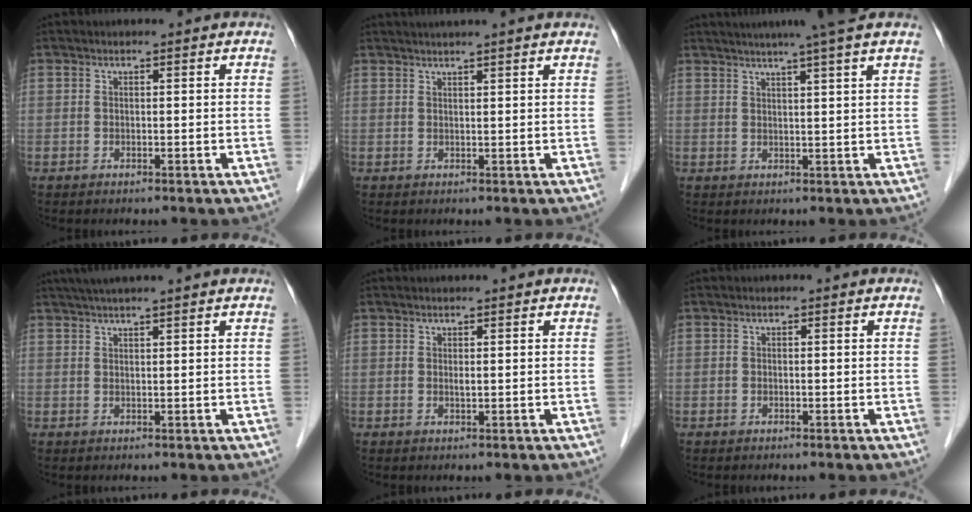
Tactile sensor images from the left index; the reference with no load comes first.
{"total": 6.6, "force": [5.7, -0.5, 3.3], "torque": [-0.044, 0.038, 0.078]}
{"total": 9.9, "force": [7.8, -1.5, 5.9], "torque": [-0.082, 0.021, 0.094]}
{"total": 7.4, "force": [6.2, -0.5, 4.1], "torque": [-0.061, 0.040, 0.093]}
{"total": 0.7, "force": [0.5, 0.1, 0.6], "torque": [-0.008, 0.003, 0.010]}
{"total": 0.0}